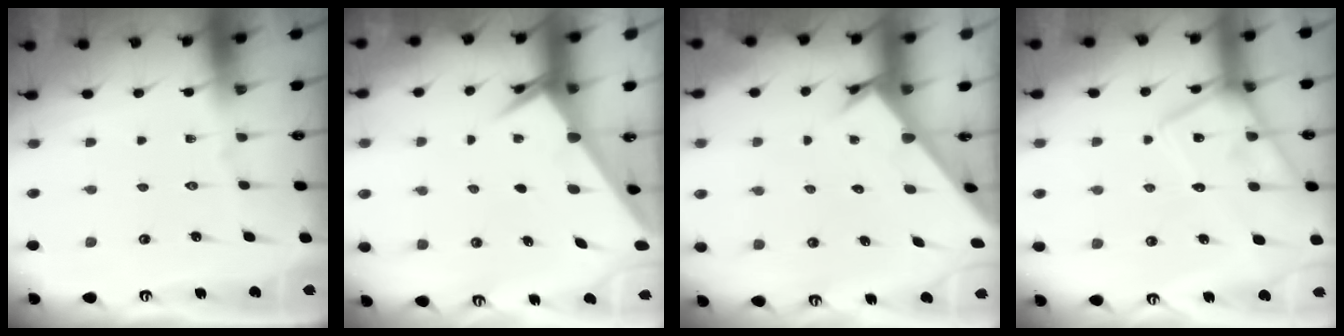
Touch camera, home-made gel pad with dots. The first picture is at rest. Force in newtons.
{"total": 2.5, "press": 2.5, "slide": 0.2}
{"total": 2.1, "press": 2.1, "slide": 0.1}
{"total": 13.1, "press": 13.1, "slide": 1.1}